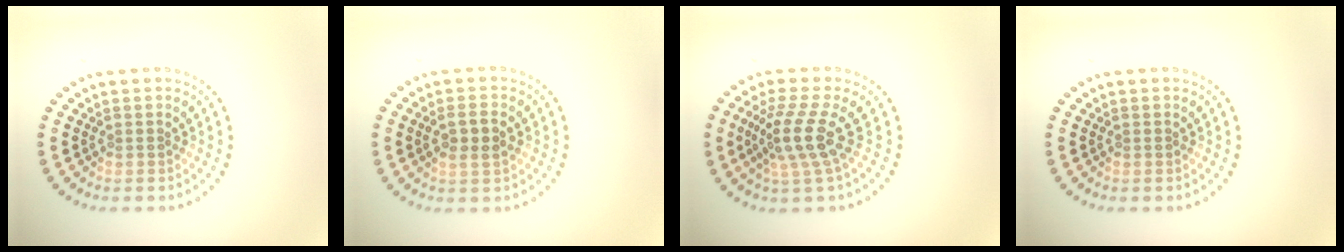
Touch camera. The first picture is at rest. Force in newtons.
{"total": 2.4, "press": 2.3, "slide": 0.5}
{"total": 4.2, "press": 3.1, "slide": 2.9}
{"total": 0.0}